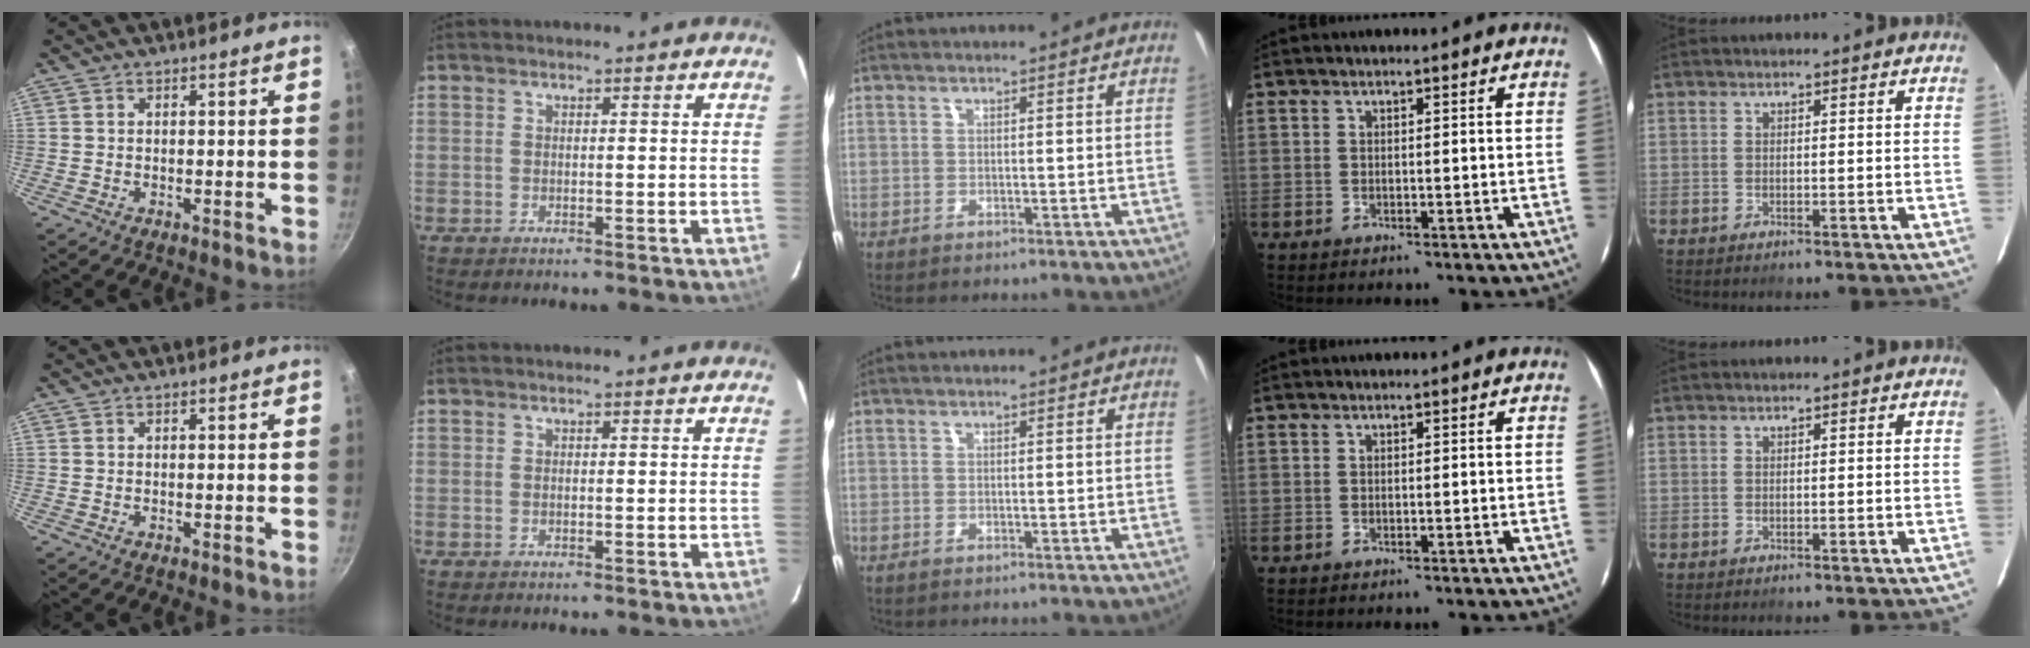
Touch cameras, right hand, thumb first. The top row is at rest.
{}